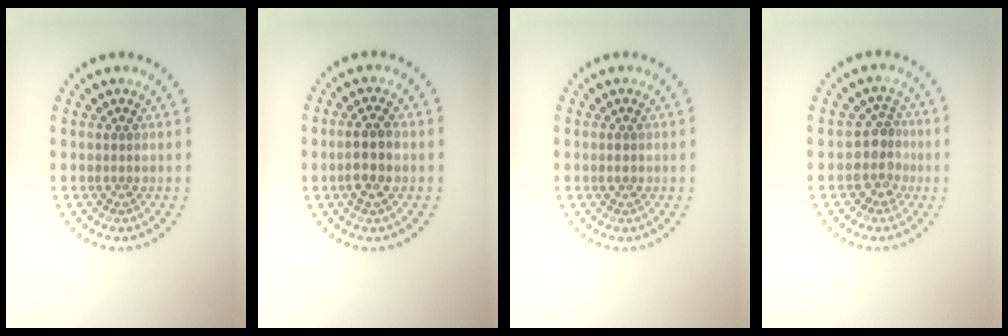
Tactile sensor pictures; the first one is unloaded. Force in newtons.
{"total": 2.6, "press": 2.6, "slide": 0.7}
{"total": 1.0, "press": 1.0, "slide": 0.0}
{"total": 2.5, "press": 2.0, "slide": 1.5}